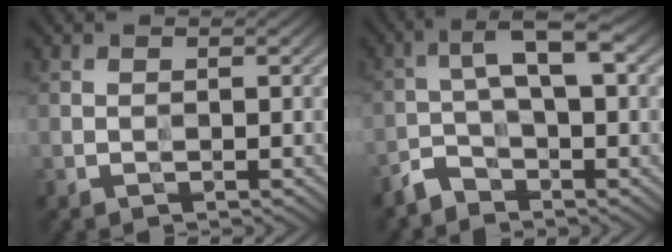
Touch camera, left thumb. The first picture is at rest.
{"total": 4.8, "force": [-2.2, 1.7, 3.9], "torque": [-0.084, 0.008, -0.052]}